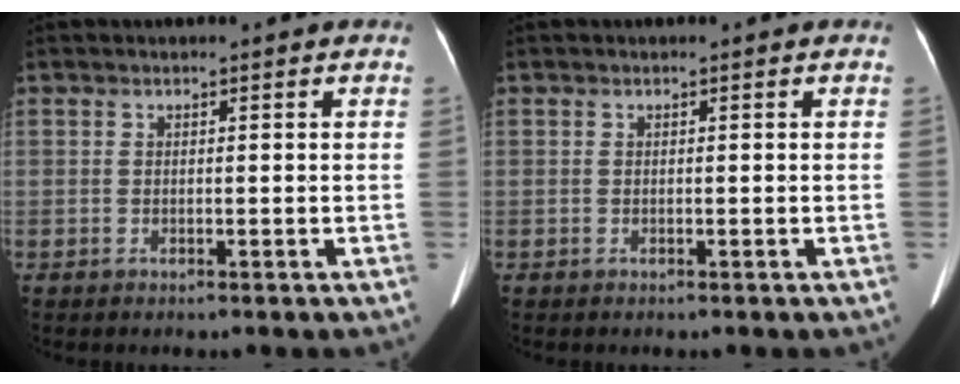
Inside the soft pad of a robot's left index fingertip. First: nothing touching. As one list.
[{"total": 0.0}]